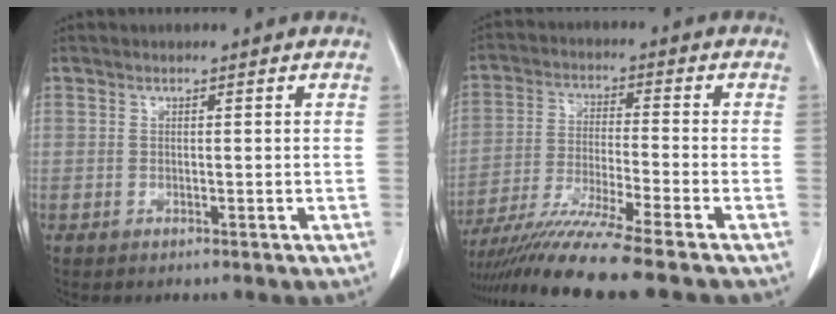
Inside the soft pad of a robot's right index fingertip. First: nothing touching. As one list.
[{"total": 12.9, "force": [-10.6, -1.9, 7.1], "torque": [-0.120, -0.036, -0.182]}]